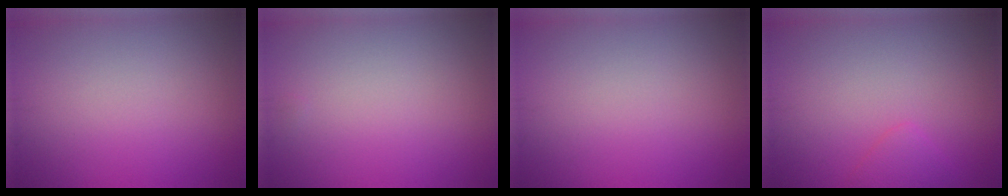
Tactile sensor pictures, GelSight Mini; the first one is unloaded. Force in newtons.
{"total": 0.0}
{"total": 0.0}
{"total": 1.5, "press": 1.5, "slide": 0.1}